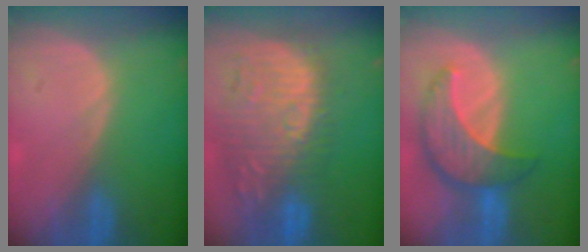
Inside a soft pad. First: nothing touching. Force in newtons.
{"total": 12.8, "press": 11.7, "slide": 5.4}
{"total": 8.4, "press": 7.6, "slide": 3.6}